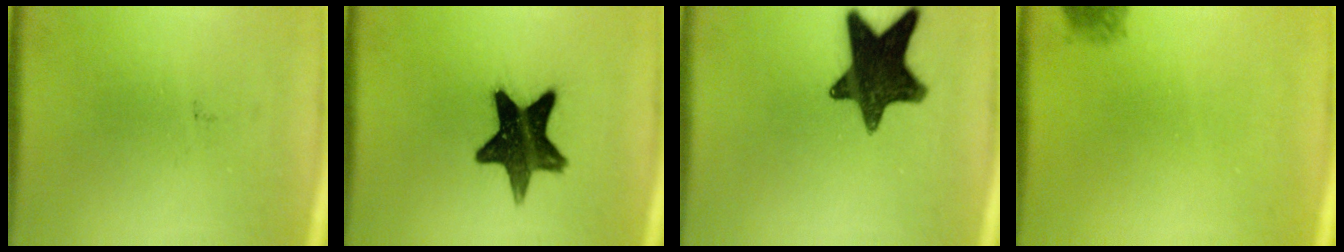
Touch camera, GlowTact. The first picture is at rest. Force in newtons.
{"total": 14.8}
{"total": 15.2}
{"total": 1.5}